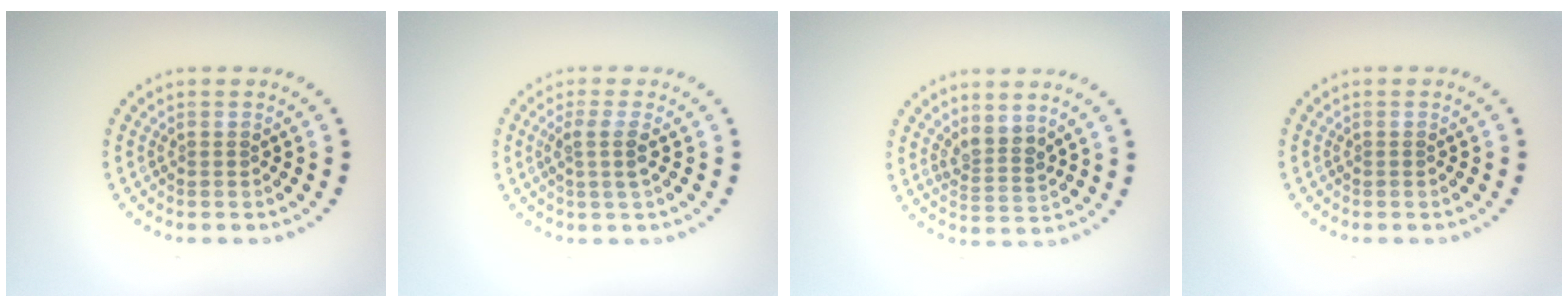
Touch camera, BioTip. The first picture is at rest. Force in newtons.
{"total": 1.9, "press": 1.5, "slide": 1.1}
{"total": 2.3, "press": 1.8, "slide": 1.4}
{"total": 0.0}